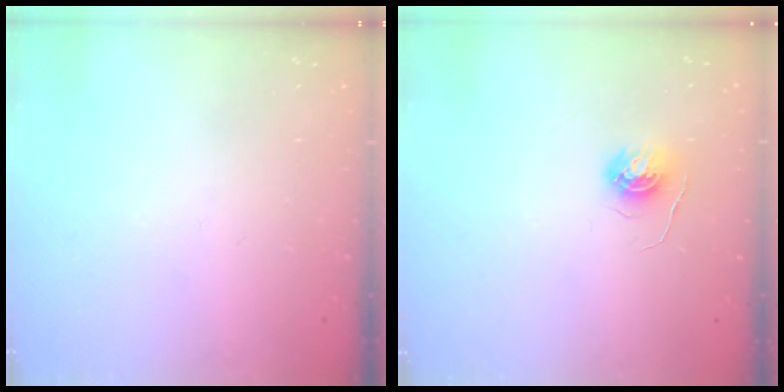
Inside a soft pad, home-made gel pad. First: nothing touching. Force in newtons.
{"total": 4.6, "press": 4.6, "slide": 0.4}